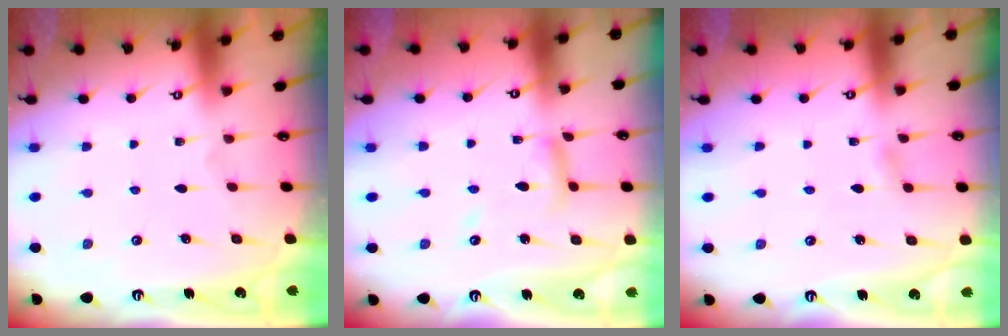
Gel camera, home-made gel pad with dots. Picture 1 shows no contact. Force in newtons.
{"total": 7.8, "press": 7.8, "slide": 0.5}
{"total": 2.6, "press": 2.6, "slide": 0.3}